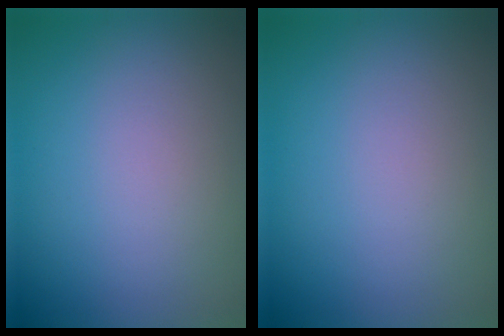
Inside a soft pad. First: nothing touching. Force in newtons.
{"total": 0.0}